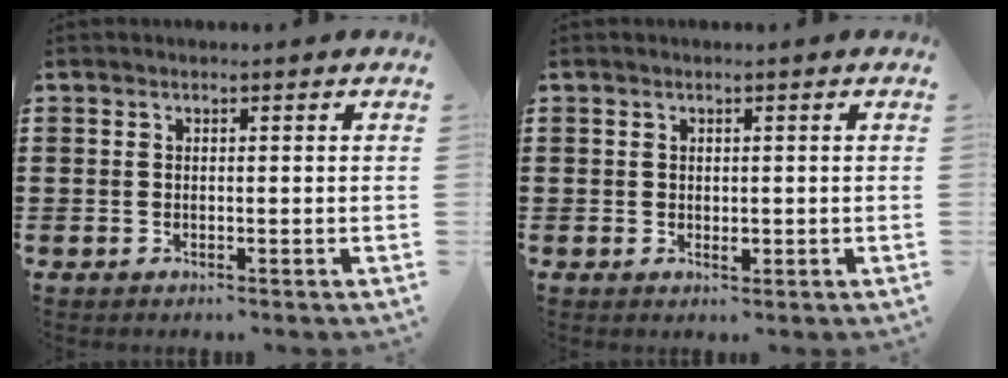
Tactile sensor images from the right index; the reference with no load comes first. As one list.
[{"total": 1.0, "force": [0.0, 0.7, 0.7], "torque": [-0.013, 0.002, 0.001]}]